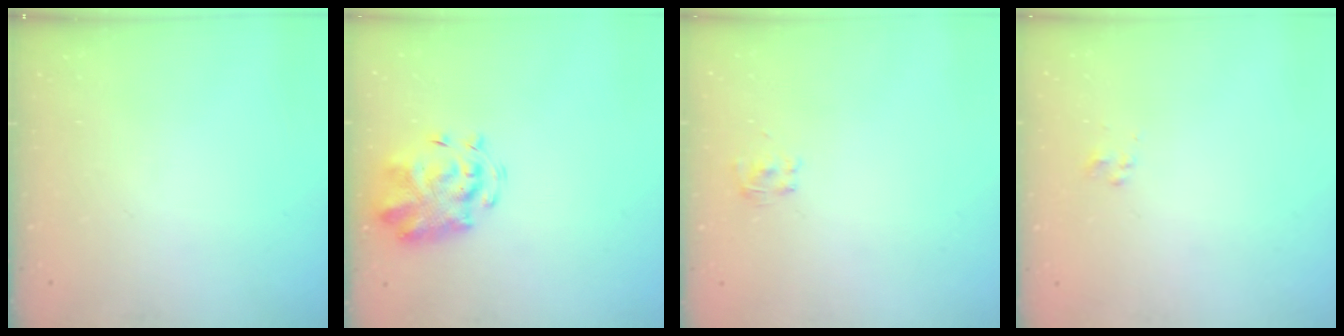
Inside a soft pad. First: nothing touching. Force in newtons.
{"total": 3.8, "press": 3.6, "slide": 1.2}
{"total": 1.9, "press": 1.6, "slide": 1.0}
{"total": 2.3, "press": 2.1, "slide": 0.8}